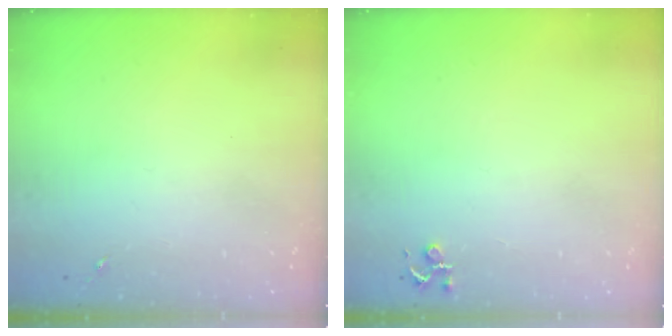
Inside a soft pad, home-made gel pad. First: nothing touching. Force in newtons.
{"total": 3.9, "press": 3.9, "slide": 0.5}